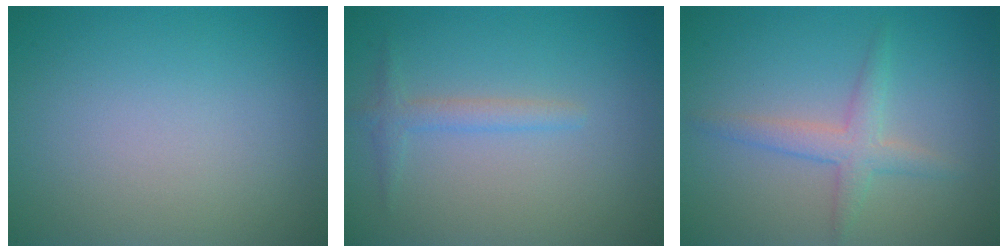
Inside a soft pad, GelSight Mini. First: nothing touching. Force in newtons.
{"total": 1.6, "press": 1.6, "slide": 0.1}
{"total": 2.5, "press": 2.5, "slide": 0.0}